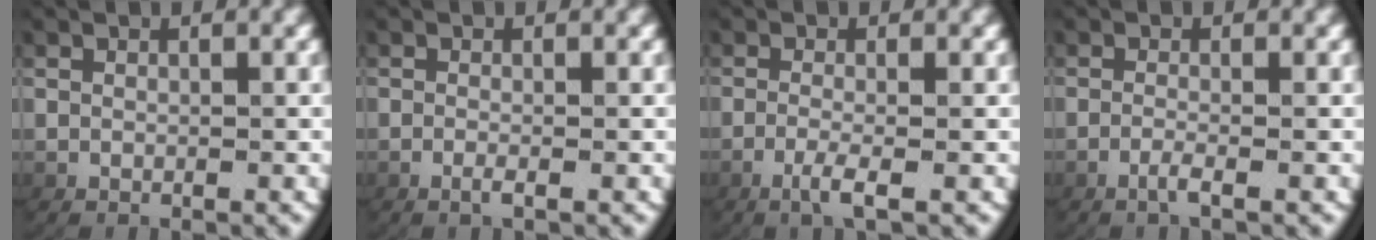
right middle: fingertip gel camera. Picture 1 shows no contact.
{"total": 1.2, "force": [-0.8, 0.4, 0.8], "torque": [-0.026, -0.003, -0.013]}
{"total": 2.2, "force": [-1.0, 0.3, 1.9], "torque": [-0.057, -0.014, -0.012]}
{"total": 1.5, "force": [-1.0, 0.2, 1.1], "torque": [-0.037, -0.006, -0.017]}